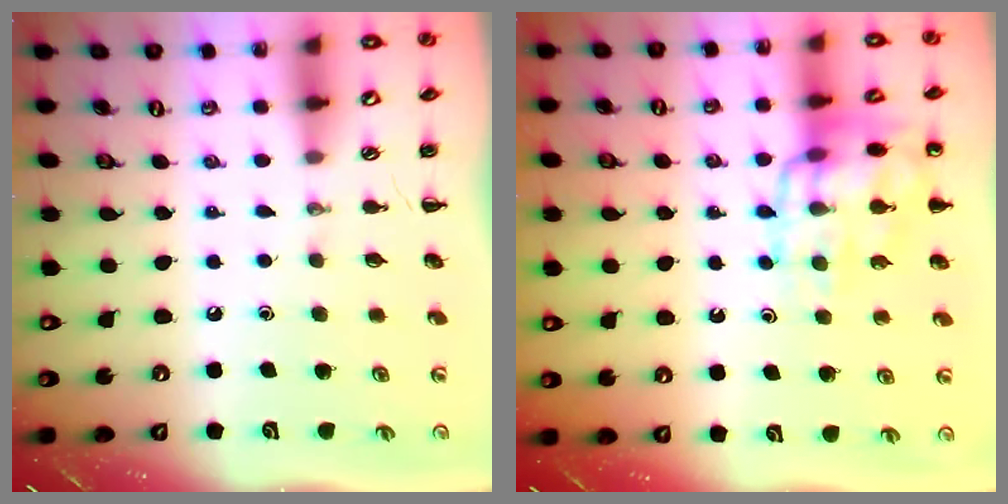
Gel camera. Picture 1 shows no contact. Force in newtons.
{"total": 15.4, "press": 15.2, "slide": 1.9}